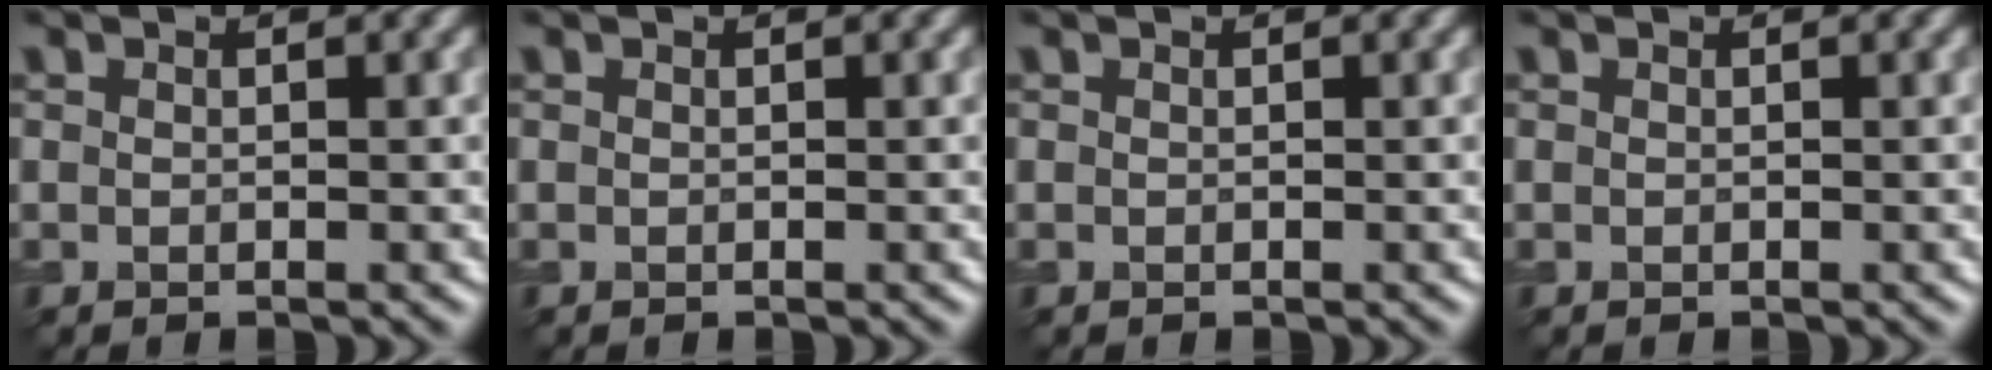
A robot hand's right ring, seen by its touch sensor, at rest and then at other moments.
{"total": 0.0}
{"total": 0.0}
{"total": 0.0}